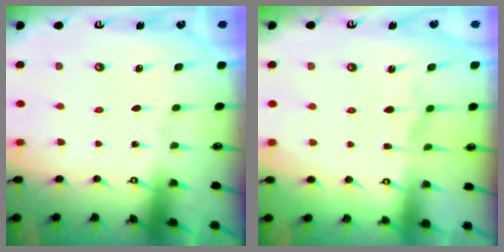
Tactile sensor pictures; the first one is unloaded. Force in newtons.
{"total": 4.8, "press": 4.7, "slide": 0.9}